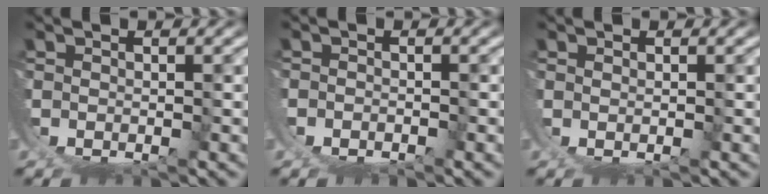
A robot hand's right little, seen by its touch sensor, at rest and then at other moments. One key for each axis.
{"total": 1.2, "fx": -0.2, "fy": 1.1, "fz": 0.3, "tx": -0.009, "ty": 0.001, "tz": -0.004}
{"total": 1.3, "fx": 0.7, "fy": -1.0, "fz": 0.1, "tx": 0.002, "ty": 0.000, "tz": 0.014}